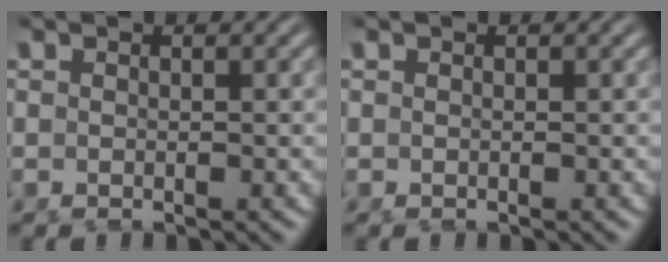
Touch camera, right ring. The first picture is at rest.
{"total": 0.0}